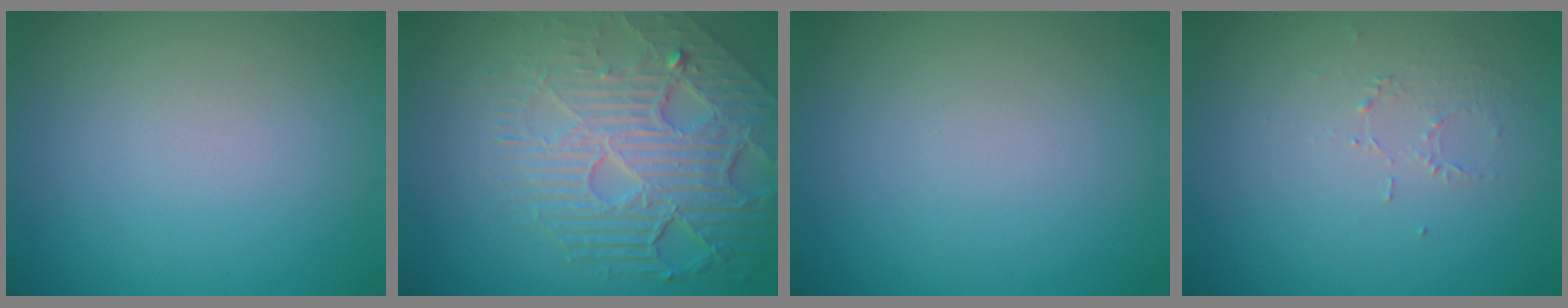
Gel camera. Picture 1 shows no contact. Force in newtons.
{"total": 8.7, "press": 5.9, "slide": 6.4}
{"total": 0.0}
{"total": 1.0, "press": 0.5, "slide": 0.9}